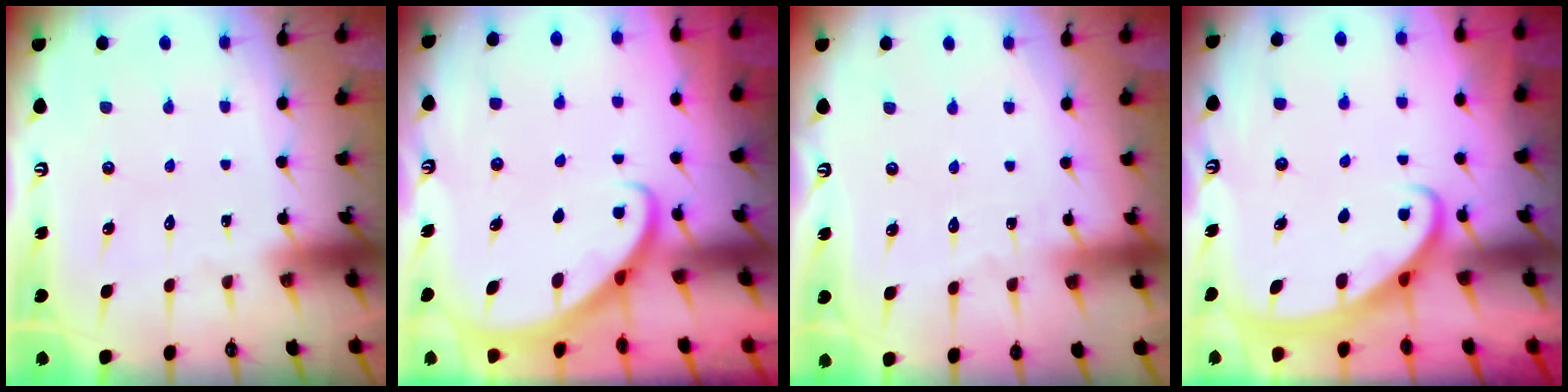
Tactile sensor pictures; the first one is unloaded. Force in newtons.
{"total": 2.7, "press": 2.7, "slide": 0.2}
{"total": 1.6, "press": 1.6, "slide": 0.2}
{"total": 2.5, "press": 2.5, "slide": 0.4}